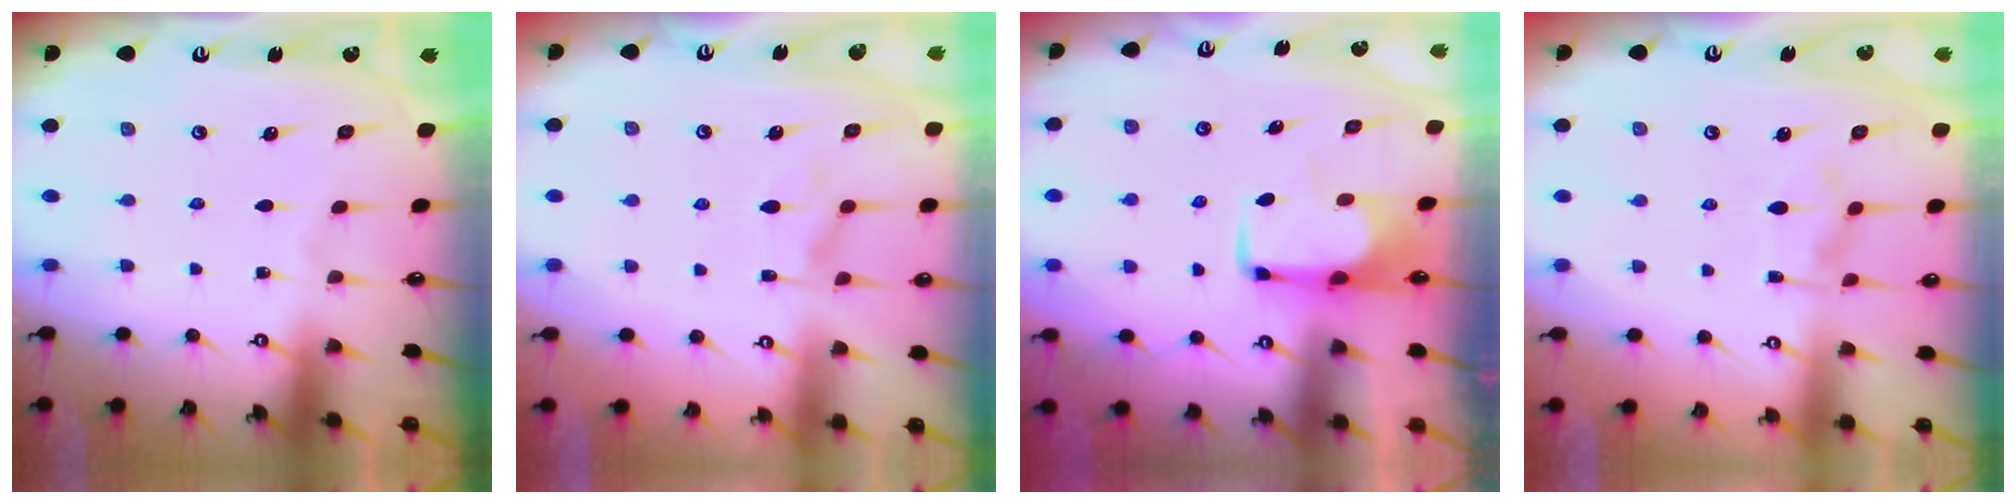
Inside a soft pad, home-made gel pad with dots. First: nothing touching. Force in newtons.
{"total": 1.5, "press": 0.2, "slide": 1.5}
{"total": 1.7, "press": 1.6, "slide": 0.4}
{"total": 3.8, "press": 3.6, "slide": 1.1}